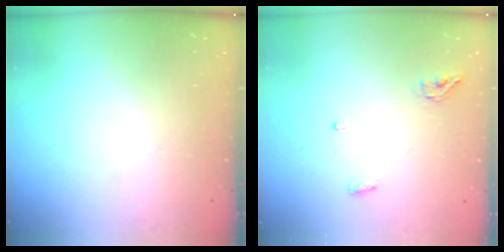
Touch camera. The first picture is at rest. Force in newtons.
{"total": 4.3, "press": 4.0, "slide": 1.4}